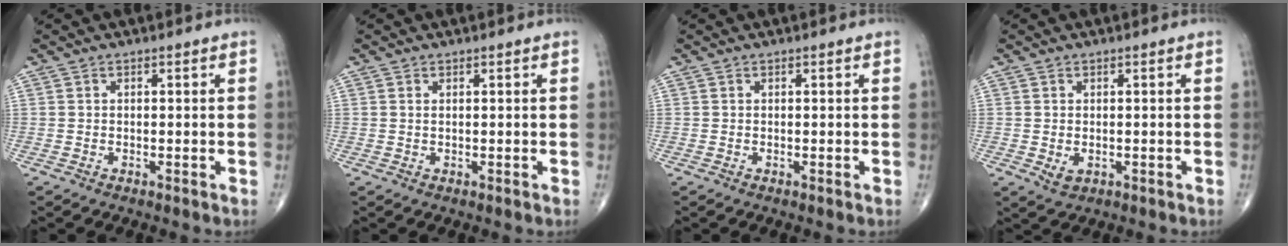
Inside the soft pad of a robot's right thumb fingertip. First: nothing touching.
{"total": 0.5, "force": [0.2, 0.2, 0.4], "torque": [-0.012, 0.002, 0.005]}
{"total": 0.0}
{"total": 2.4, "force": [-0.2, 1.6, 1.7], "torque": [-0.021, -0.004, 0.006]}